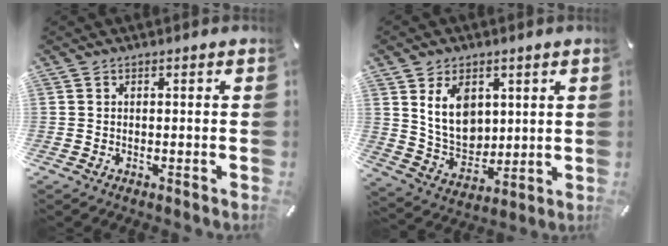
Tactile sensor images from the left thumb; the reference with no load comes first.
{"total": 11.0, "force": [4.0, 8.6, 5.6], "torque": [-0.104, -0.016, 0.075]}